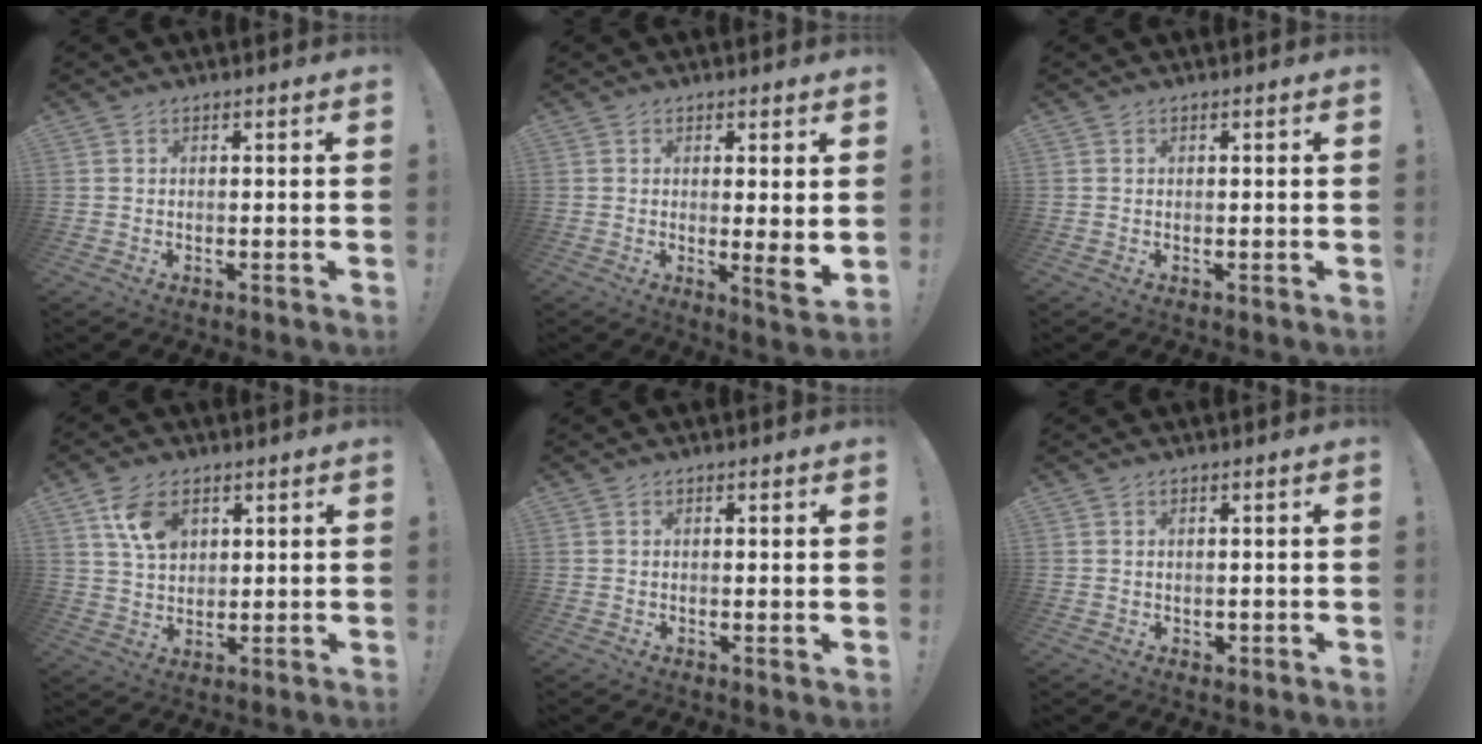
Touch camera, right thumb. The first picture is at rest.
{"total": 5.3, "force": [0.4, -0.2, 5.3], "torque": [-0.058, -0.027, 0.007]}
{"total": 0.0}
{"total": 9.5, "force": [4.5, 6.3, 5.5], "torque": [-0.089, -0.010, 0.089]}
{"total": 1.1, "force": [0.4, -0.2, 1.0], "torque": [-0.012, -0.004, 0.006]}
{"total": 0.9, "force": [0.2, 0.8, 0.2], "torque": [0.003, -0.002, 0.002]}